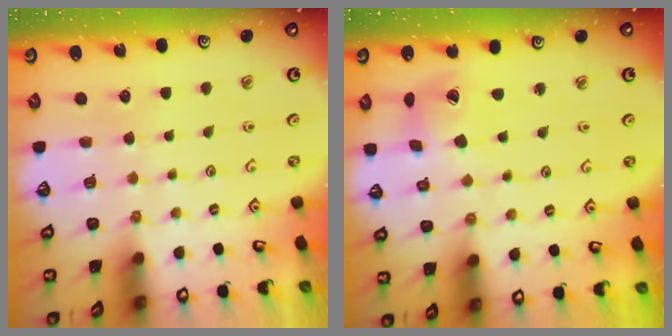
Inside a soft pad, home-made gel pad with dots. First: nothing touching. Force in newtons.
{"total": 7.4, "press": 7.4, "slide": 0.9}